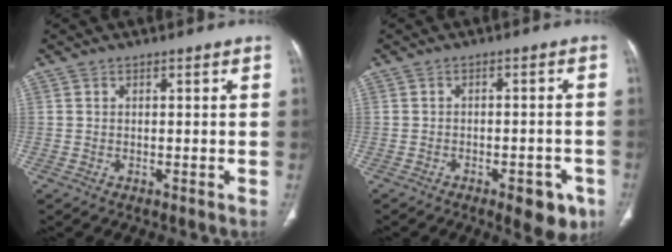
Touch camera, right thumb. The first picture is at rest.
{"total": 7.0, "force": [-3.7, 3.1, 5.1], "torque": [-0.039, 0.014, -0.042]}